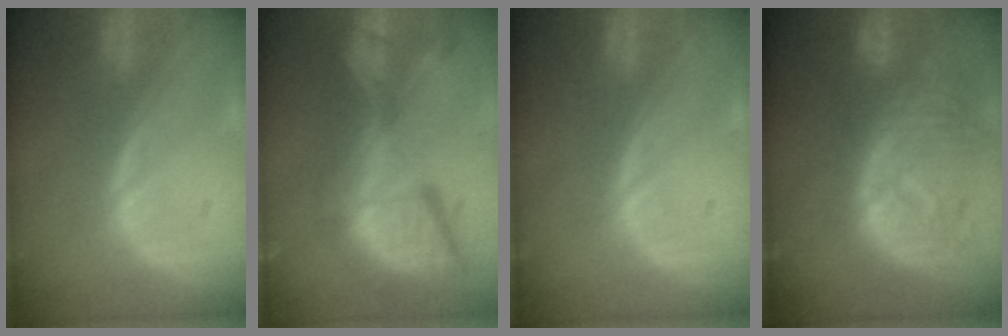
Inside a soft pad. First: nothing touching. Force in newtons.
{"total": 13.8, "press": 11.3, "slide": 8.0}
{"total": 0.0}
{"total": 11.5, "press": 9.9, "slide": 5.8}